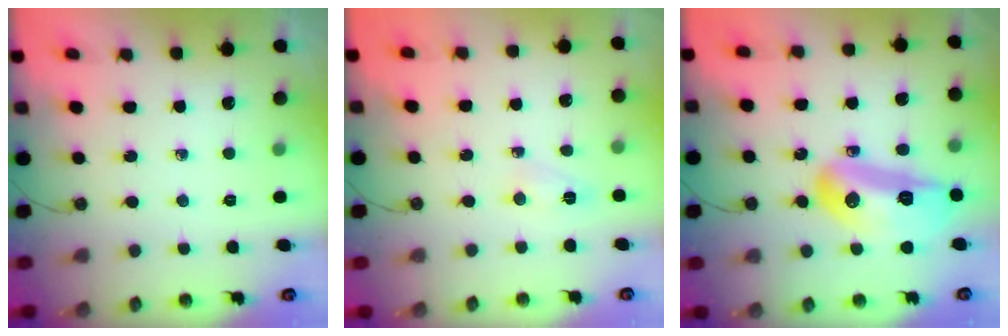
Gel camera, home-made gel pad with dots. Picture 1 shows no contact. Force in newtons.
{"total": 2.9, "press": 2.8, "slide": 0.5}
{"total": 18.4, "press": 17.5, "slide": 5.6}